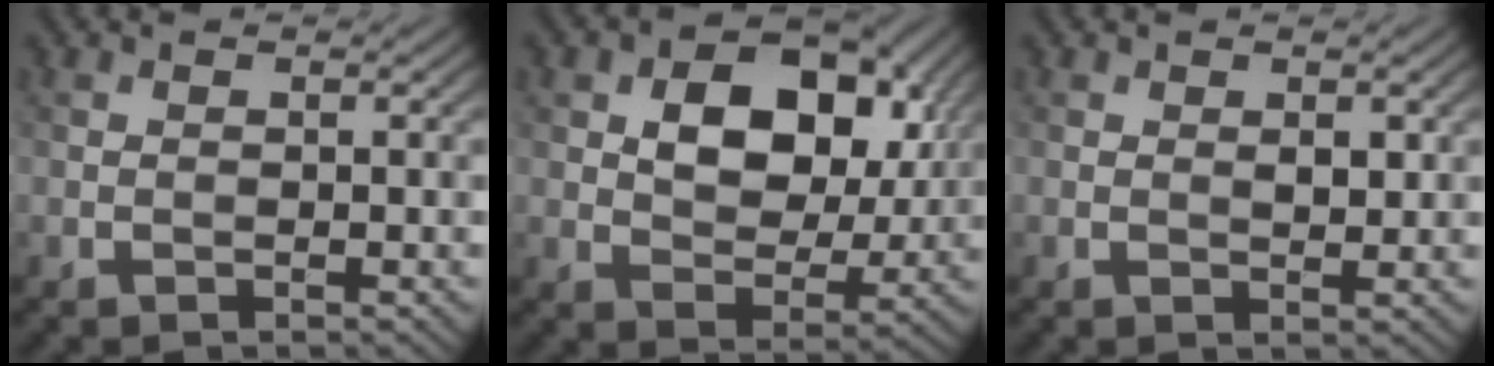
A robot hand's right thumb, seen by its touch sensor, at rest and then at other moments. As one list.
[{"total": 12.0, "force": [3.3, 8.0, 8.3], "torque": [-0.137, 0.000, 0.049]}, {"total": 1.5, "force": [0.5, 0.7, 1.1], "torque": [-0.018, -0.007, 0.011]}]